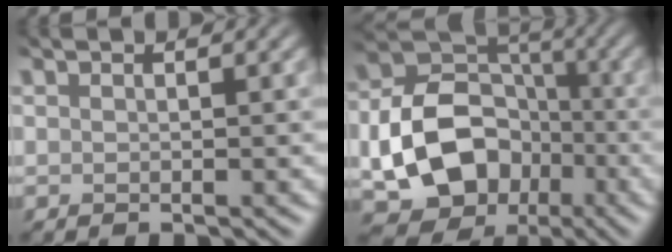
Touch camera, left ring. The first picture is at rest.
{"total": 9.9, "force": [-5.1, 7.3, 4.3], "torque": [-0.097, -0.033, -0.062]}